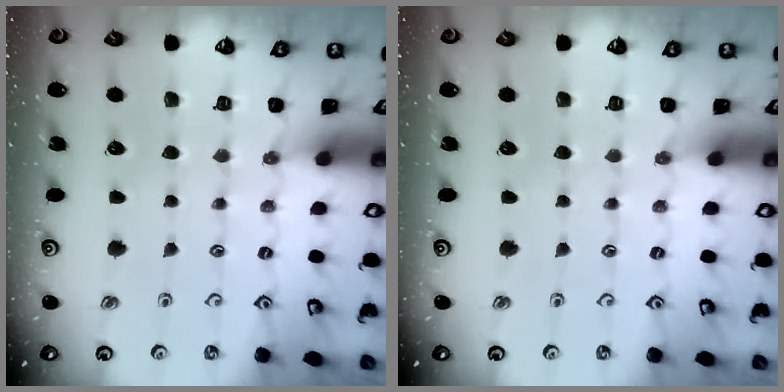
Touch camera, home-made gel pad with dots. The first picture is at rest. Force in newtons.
{"total": 0.0}